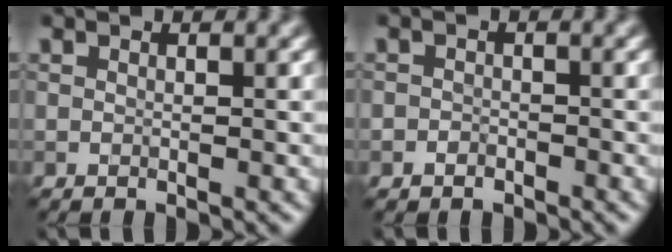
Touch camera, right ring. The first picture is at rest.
{"total": 1.0, "force": [-0.7, 0.7, 0.1], "torque": [0.004, 0.003, -0.012]}